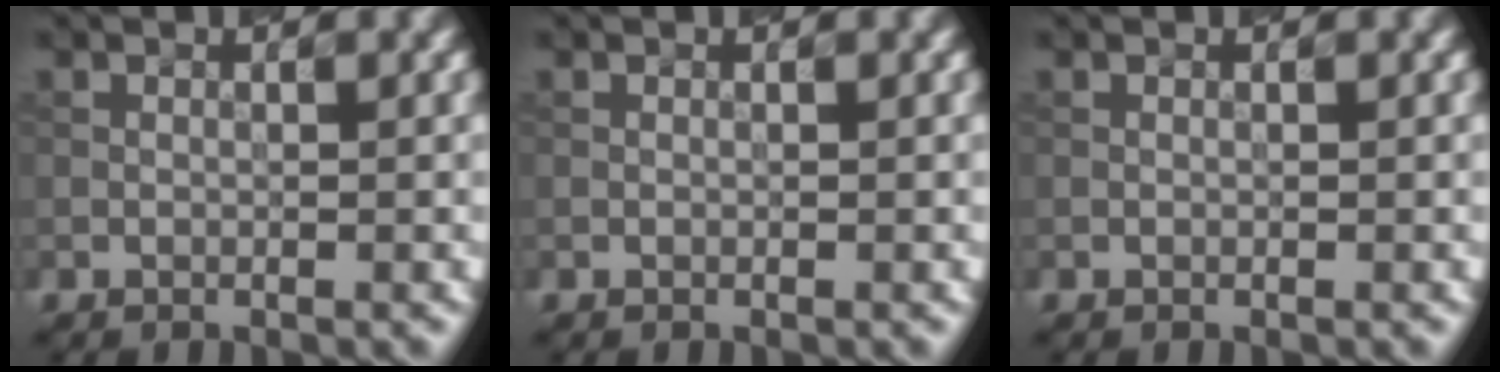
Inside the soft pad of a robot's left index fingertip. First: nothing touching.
{"total": 0.0}
{"total": 0.0}